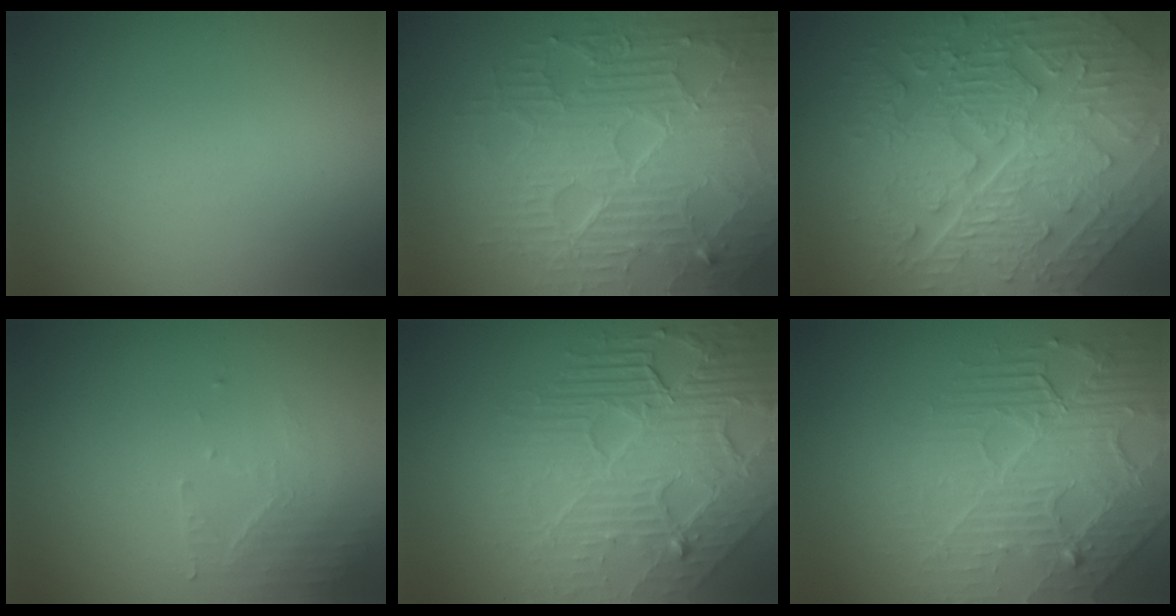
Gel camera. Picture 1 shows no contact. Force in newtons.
{"total": 9.9, "press": 6.6, "slide": 7.4}
{"total": 11.4, "press": 7.8, "slide": 8.3}
{"total": 2.0, "press": 1.9, "slide": 0.3}
{"total": 8.7, "press": 5.9, "slide": 6.4}
{"total": 5.1, "press": 4.6, "slide": 2.2}